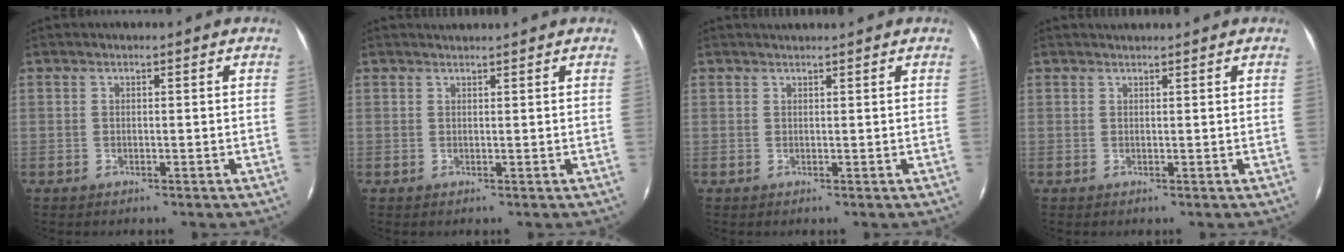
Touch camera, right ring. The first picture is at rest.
{"total": 1.4, "force": [1.4, -0.2, 0.2], "torque": [-0.009, -0.001, 0.020]}
{"total": 1.1, "force": [1.0, -0.2, 0.2], "torque": [-0.010, -0.002, 0.017]}
{"total": 1.1, "force": [1.0, -0.2, 0.2], "torque": [-0.009, -0.002, 0.017]}